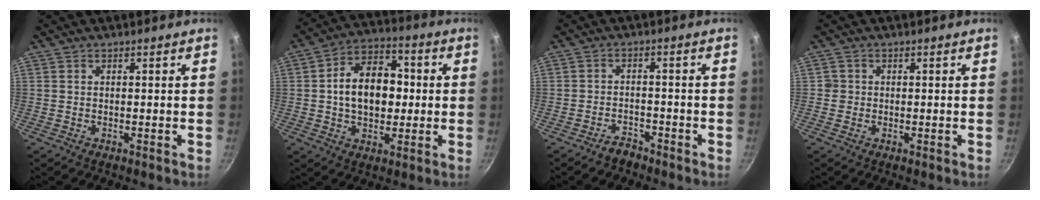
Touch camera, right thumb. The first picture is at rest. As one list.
[{"total": 14.1, "force": [0.5, 9.8, 10.2], "torque": [-0.124, 0.026, -0.004]}, {"total": 3.1, "force": [-2.6, 1.5, 0.6], "torque": [0.005, 0.035, -0.040]}, {"total": 1.4, "force": [-0.2, 1.4, 0.3], "torque": [0.001, 0.004, -0.005]}]